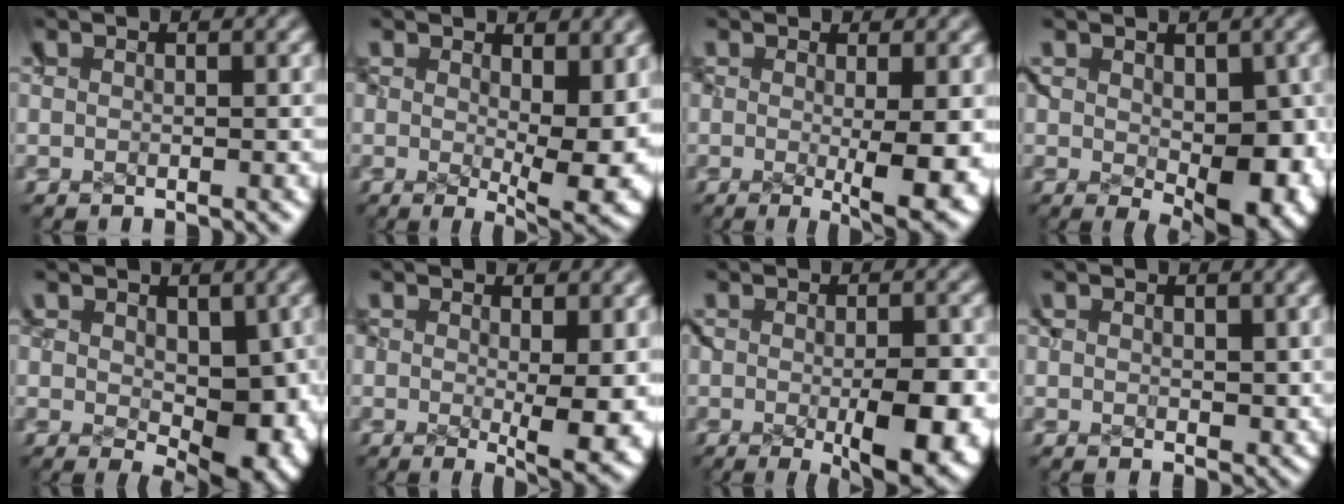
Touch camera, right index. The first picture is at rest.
{"total": 5.0, "force": [-0.1, 1.8, 4.6], "torque": [-0.053, -0.026, 0.017]}
{"total": 4.9, "force": [-1.6, 1.2, 4.5], "torque": [-0.046, -0.019, -0.011]}
{"total": 5.6, "force": [-1.5, 2.6, 4.8], "torque": [-0.070, -0.035, -0.001]}
{"total": 5.5, "force": [-1.1, 2.9, 4.5], "torque": [-0.072, -0.035, 0.003]}
{"total": 4.4, "force": [-0.4, 1.0, 4.2], "torque": [-0.042, -0.018, 0.007]}
{"total": 6.9, "force": [-2.6, 2.4, 5.9], "torque": [-0.060, -0.020, -0.024]}
{"total": 1.3, "force": [0.5, 1.0, 0.7], "torque": [-0.019, -0.007, 0.012]}